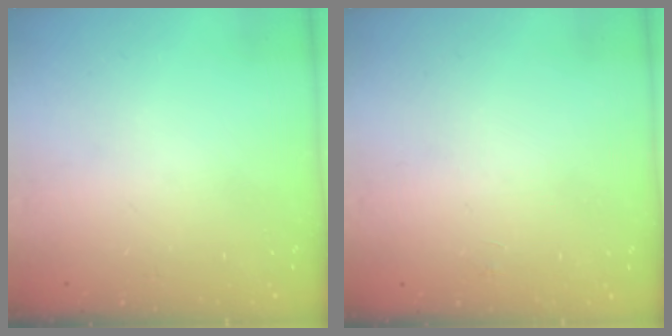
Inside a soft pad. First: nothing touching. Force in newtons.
{"total": 2.3, "press": 2.3, "slide": 0.2}